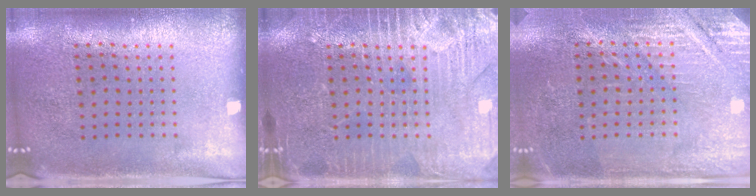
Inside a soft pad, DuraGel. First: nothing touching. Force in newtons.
{"total": 5.2, "press": 5.1, "slide": 0.7}
{"total": 2.9, "press": 2.9, "slide": 0.2}